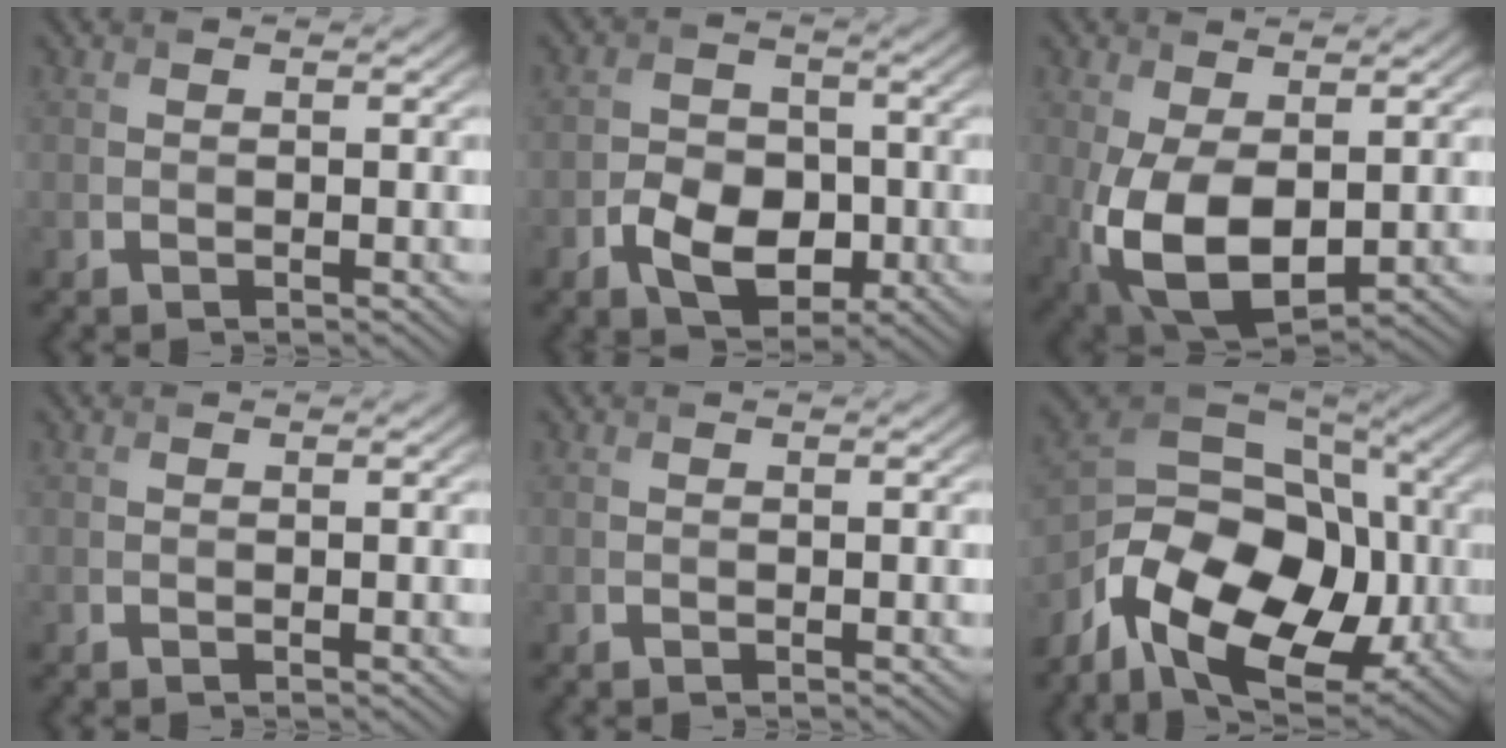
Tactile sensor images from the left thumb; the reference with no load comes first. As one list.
[{"total": 6.1, "force": [-2.3, 4.2, 3.7], "torque": [-0.065, -0.006, -0.045]}, {"total": 10.8, "force": [-1.3, 6.3, 8.7], "torque": [-0.205, -0.021, -0.015]}, {"total": 0.0}, {"total": 0.0}, {"total": 16.2, "force": [-5.8, 10.6, 10.8], "torque": [-0.222, -0.026, -0.112]}]